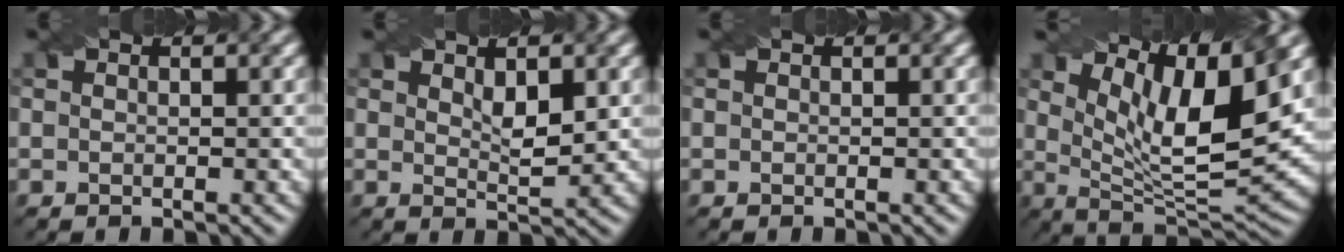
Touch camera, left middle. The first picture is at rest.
{"total": 2.6, "force": [1.1, 1.0, 2.1], "torque": [-0.036, -0.003, 0.022]}
{"total": 0.0}
{"total": 10.1, "force": [5.1, 2.6, 8.3], "torque": [-0.140, -0.003, 0.092]}